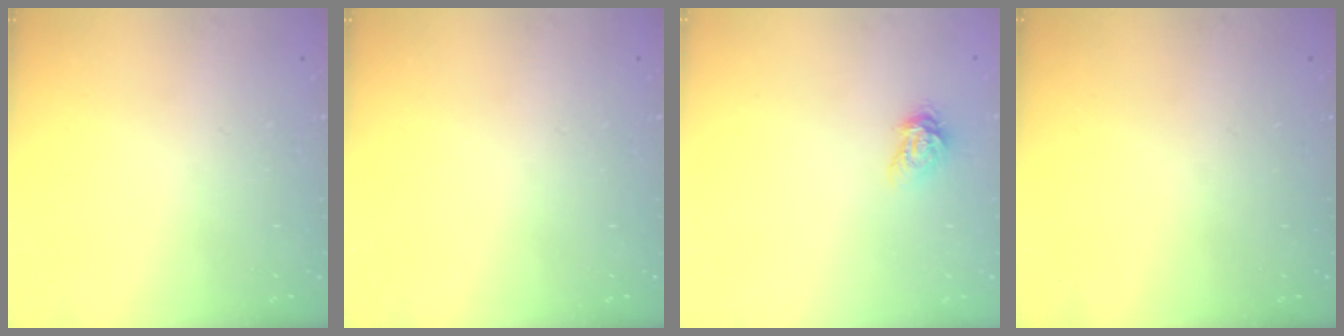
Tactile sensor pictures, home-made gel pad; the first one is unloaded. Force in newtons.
{"total": 0.0}
{"total": 4.9, "press": 4.9, "slide": 0.6}
{"total": 0.0}